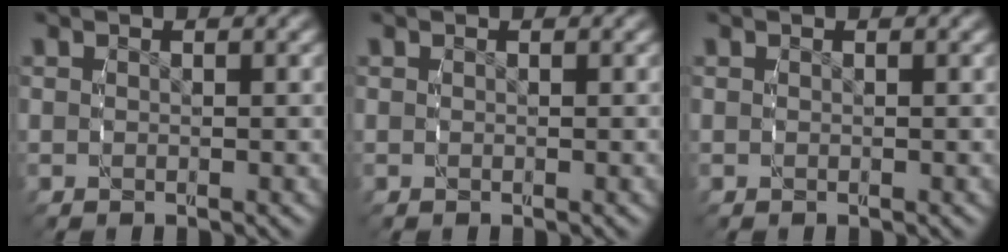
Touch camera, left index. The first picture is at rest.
{"total": 0.0}
{"total": 0.0}